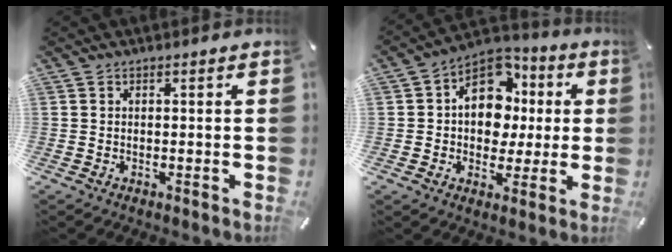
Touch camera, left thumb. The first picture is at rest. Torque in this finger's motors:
{"motor_torque": [2.13, 2.02, 0.53, -0.45, 0.35]}